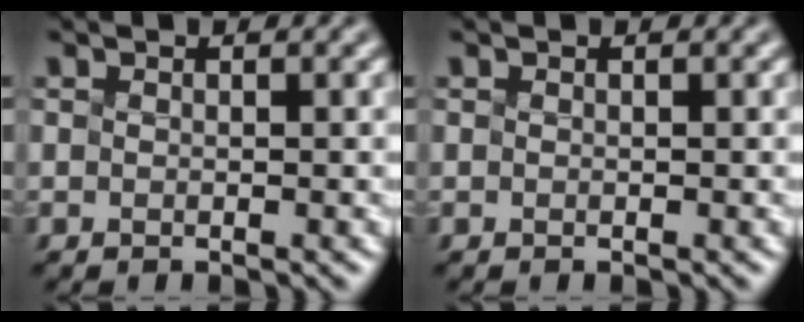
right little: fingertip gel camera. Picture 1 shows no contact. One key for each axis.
{"total": 0.0}